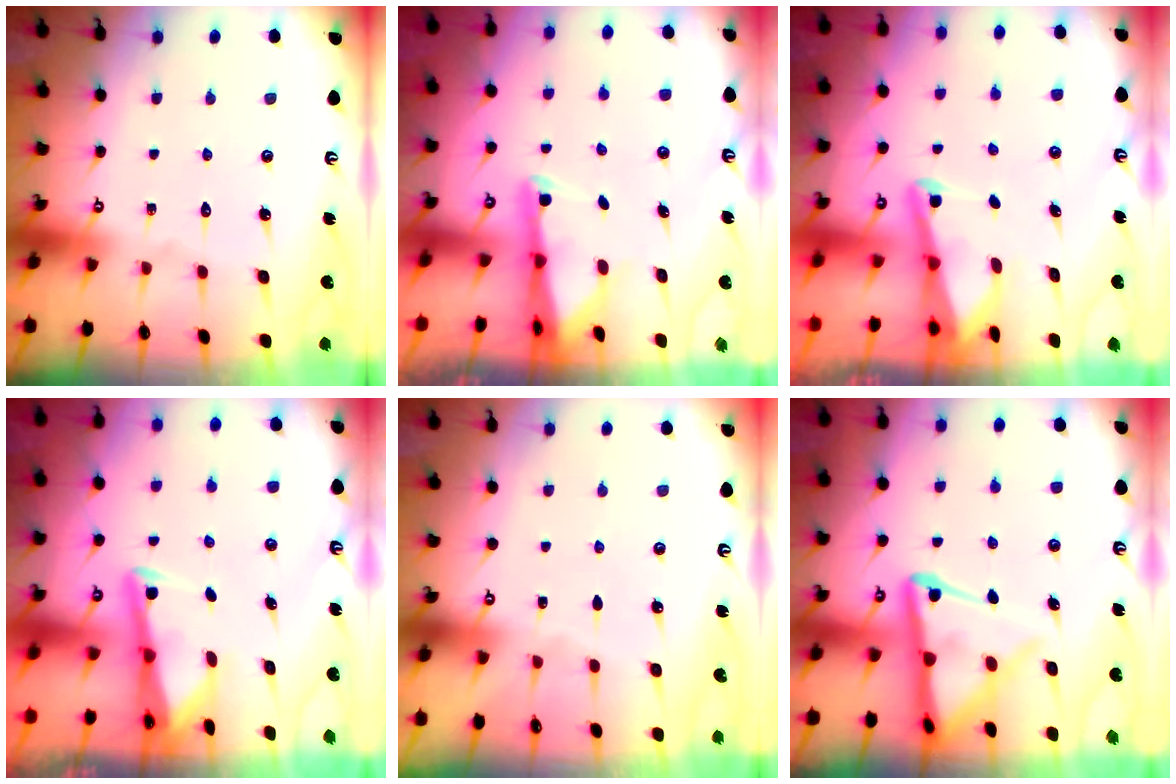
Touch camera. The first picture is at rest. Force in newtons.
{"total": 2.6, "press": 2.6, "slide": 0.5}
{"total": 2.3, "press": 2.2, "slide": 0.2}
{"total": 3.0, "press": 3.0, "slide": 0.4}
{"total": 2.4, "press": 2.4, "slide": 0.3}
{"total": 12.6, "press": 12.5, "slide": 1.2}